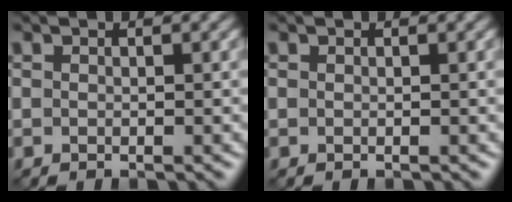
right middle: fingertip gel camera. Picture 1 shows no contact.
{"total": 0.0}